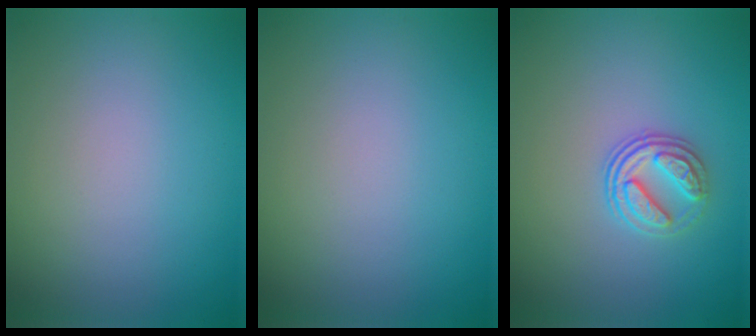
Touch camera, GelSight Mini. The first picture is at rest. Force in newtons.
{"total": 0.0}
{"total": 2.9, "press": 2.6, "slide": 1.3}